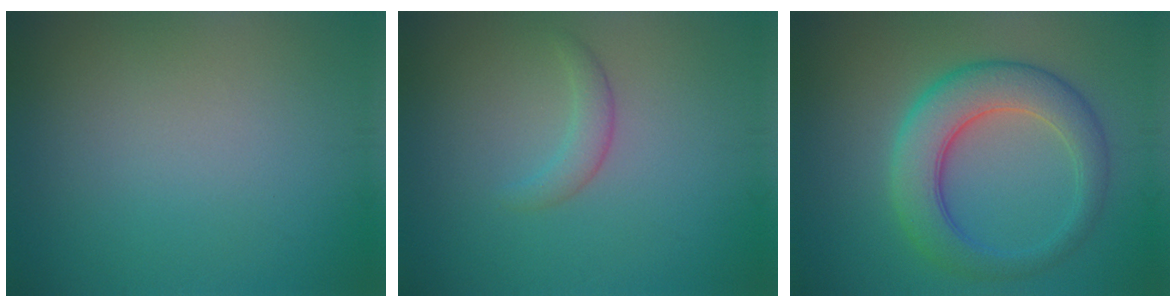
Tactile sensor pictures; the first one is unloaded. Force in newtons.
{"total": 1.6, "press": 1.6, "slide": 0.2}
{"total": 6.4, "press": 6.4, "slide": 0.1}